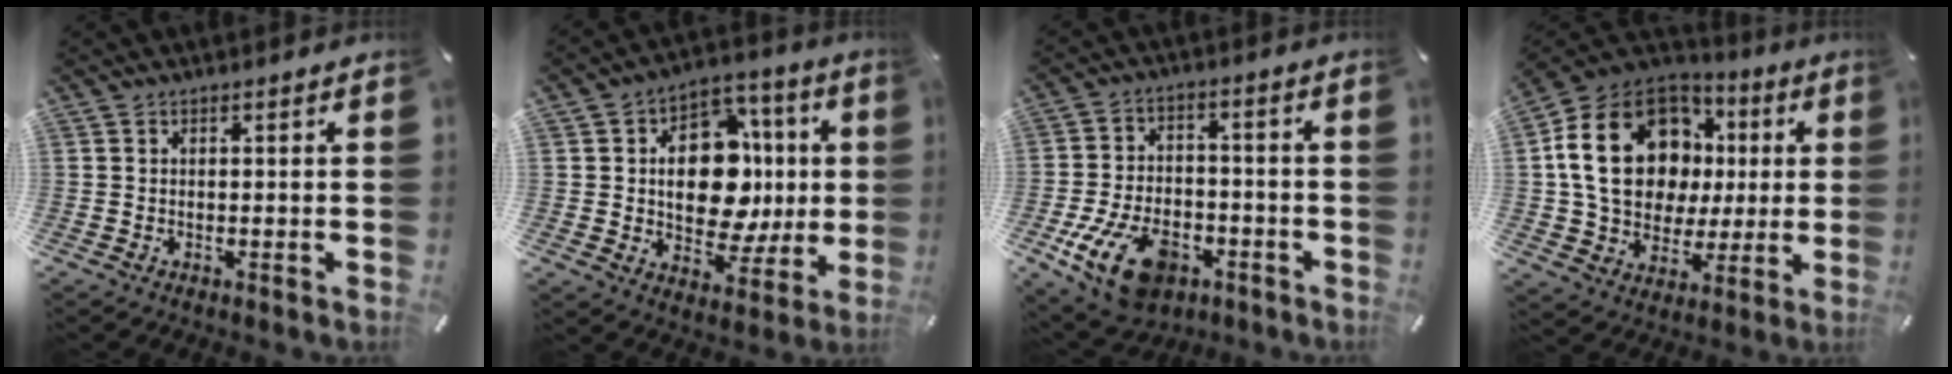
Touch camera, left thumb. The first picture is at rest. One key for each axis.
{"total": 16.7, "fx": 0.4, "fy": 12.1, "fz": 11.6, "tx": -0.171, "ty": -0.003, "tz": 0.013}
{"total": 14.9, "fx": -7.0, "fy": 9.1, "fz": 9.5, "tx": -0.180, "ty": 0.038, "tz": -0.117}
{"total": 23.1, "fx": 4.6, "fy": 18.1, "fz": 13.7, "tx": -0.258, "ty": 0.002, "tz": 0.089}